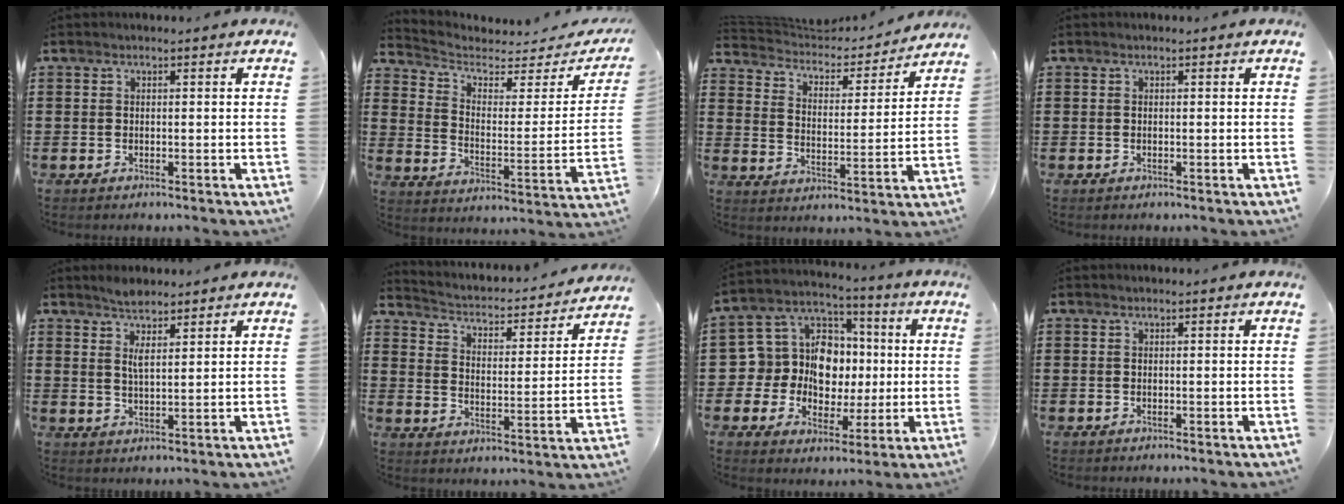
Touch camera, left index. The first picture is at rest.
{"total": 4.1, "force": [3.3, 1.9, 1.6], "torque": [-0.053, -0.023, 0.051]}
{"total": 3.6, "force": [3.3, 1.1, 0.6], "torque": [-0.035, -0.025, 0.050]}
{"total": 0.0}
{"total": 3.7, "force": [2.7, 0.9, 2.3], "torque": [-0.050, 0.002, 0.049]}
{"total": 1.8, "force": [1.8, 0.4, 0.4], "torque": [-0.025, -0.026, 0.017]}
{"total": 16.3, "force": [-0.9, 15.4, 5.4], "torque": [-0.142, -0.033, 0.024]}
{"total": 0.0}